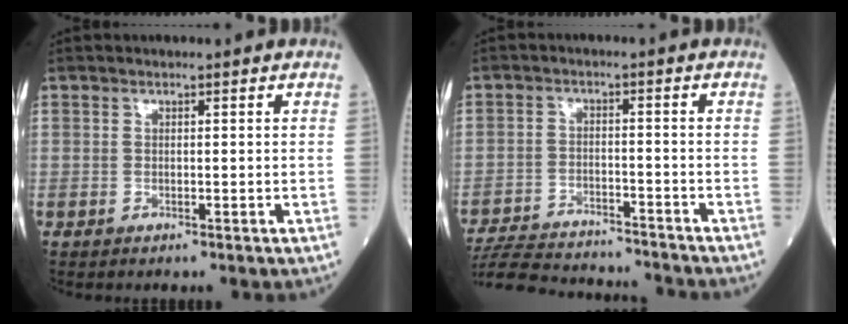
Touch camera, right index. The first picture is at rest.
{"total": 15.6, "force": [-14.8, 2.5, 4.2], "torque": [-0.089, -0.002, -0.220]}